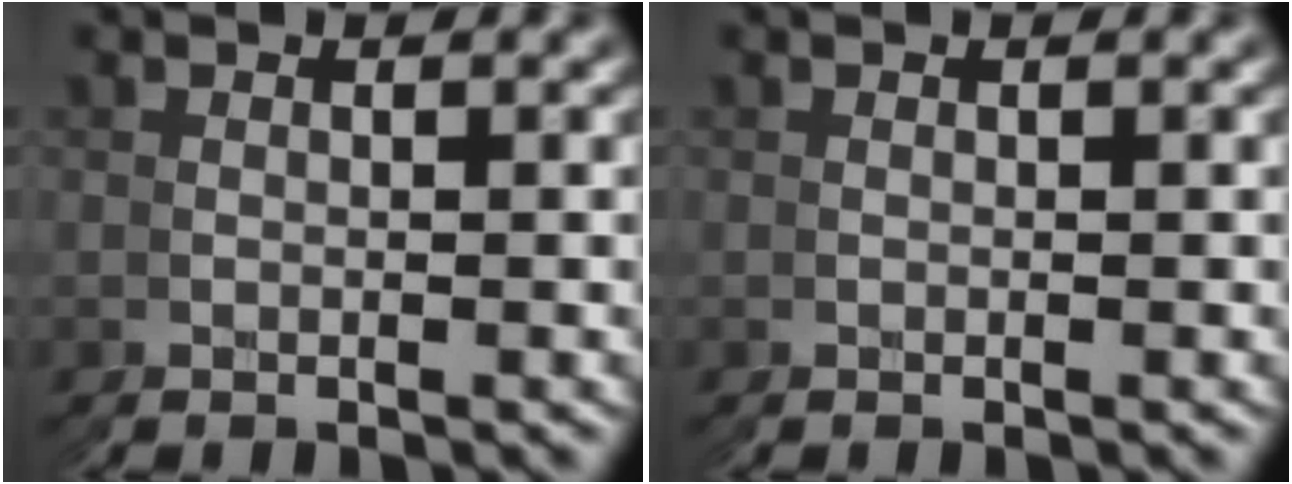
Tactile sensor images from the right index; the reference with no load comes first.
{"total": 0.0}